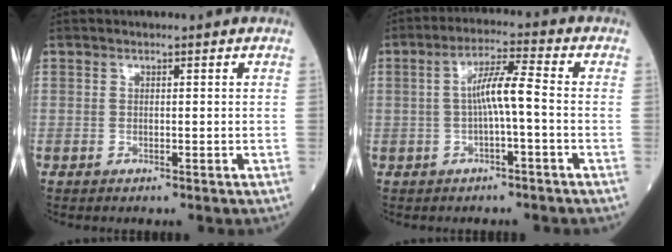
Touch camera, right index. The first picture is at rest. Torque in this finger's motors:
{"motor_torque": [0.62, -0.27, 0.42, 0.12]}